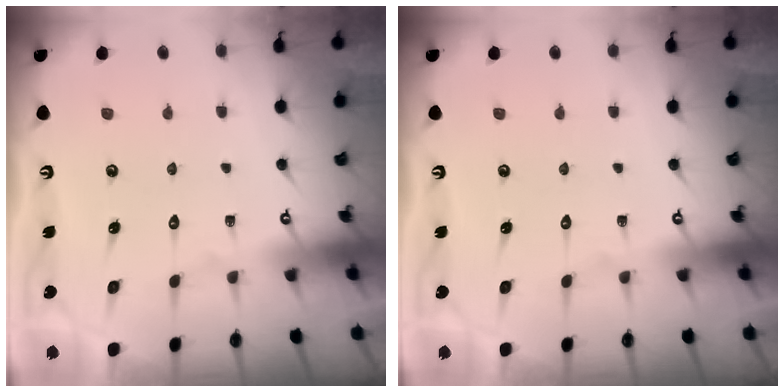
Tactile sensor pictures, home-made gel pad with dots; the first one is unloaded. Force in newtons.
{"total": 0.0}